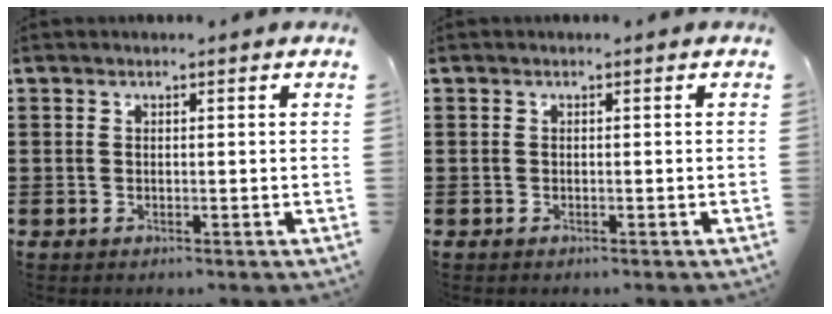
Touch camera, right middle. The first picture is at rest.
{"total": 0.0}